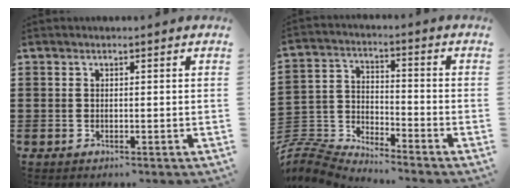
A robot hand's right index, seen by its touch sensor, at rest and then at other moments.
{"total": 6.1, "force": [-6.0, 0.9, 0.4], "torque": [-0.038, -0.005, -0.132]}